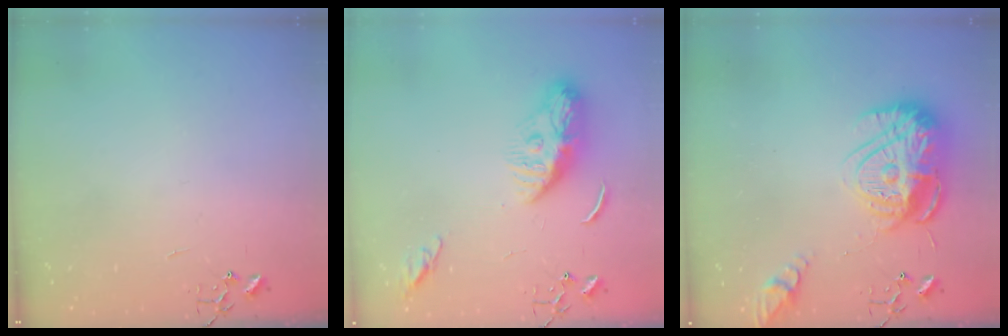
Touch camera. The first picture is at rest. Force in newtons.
{"total": 10.8, "press": 10.7, "slide": 1.0}
{"total": 18.0, "press": 17.9, "slide": 1.8}